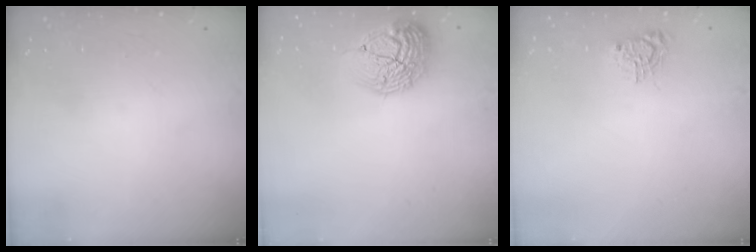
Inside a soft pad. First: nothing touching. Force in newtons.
{"total": 18.2, "press": 18.2, "slide": 1.3}
{"total": 4.8, "press": 4.8, "slide": 0.4}